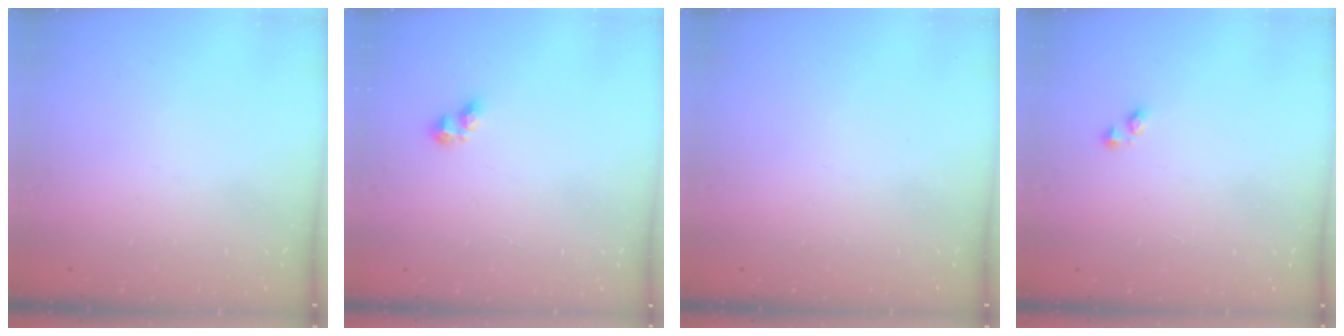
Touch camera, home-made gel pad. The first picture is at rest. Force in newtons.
{"total": 2.5, "press": 2.5, "slide": 0.5}
{"total": 0.0}
{"total": 1.8, "press": 1.8, "slide": 0.2}